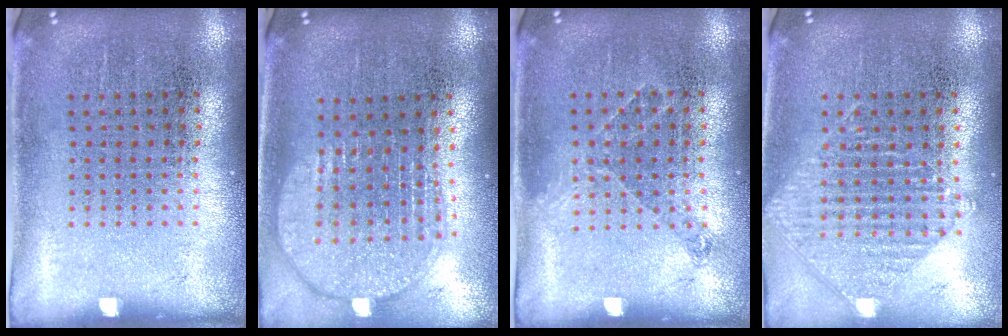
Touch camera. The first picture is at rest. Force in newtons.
{"total": 1.9, "press": 1.7, "slide": 1.0}
{"total": 0.9, "press": 0.7, "slide": 0.5}
{"total": 1.0, "press": 1.0, "slide": 0.1}